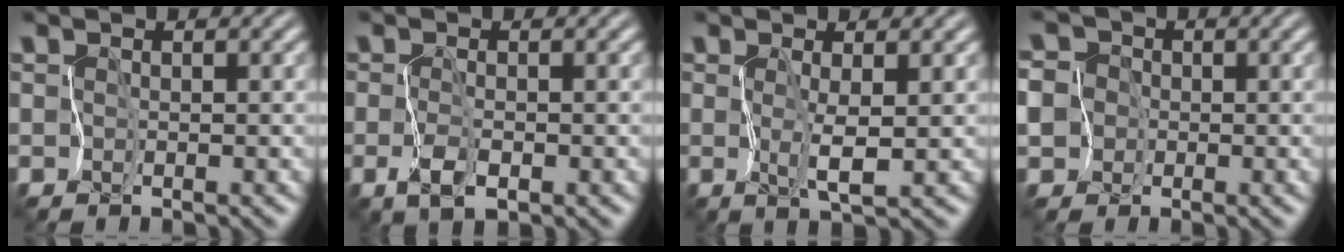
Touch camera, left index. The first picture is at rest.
{"total": 2.0, "force": [-0.8, 0.9, 1.6], "torque": [-0.034, -0.006, -0.014]}
{"total": 1.9, "force": [0.2, 0.1, 1.9], "torque": [-0.041, -0.005, 0.010]}
{"total": 8.1, "force": [-1.3, 7.7, 2.4], "torque": [-0.055, 0.013, -0.054]}